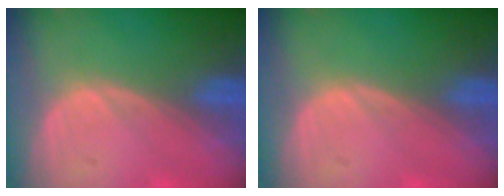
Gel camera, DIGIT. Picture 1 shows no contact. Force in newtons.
{"total": 0.0}